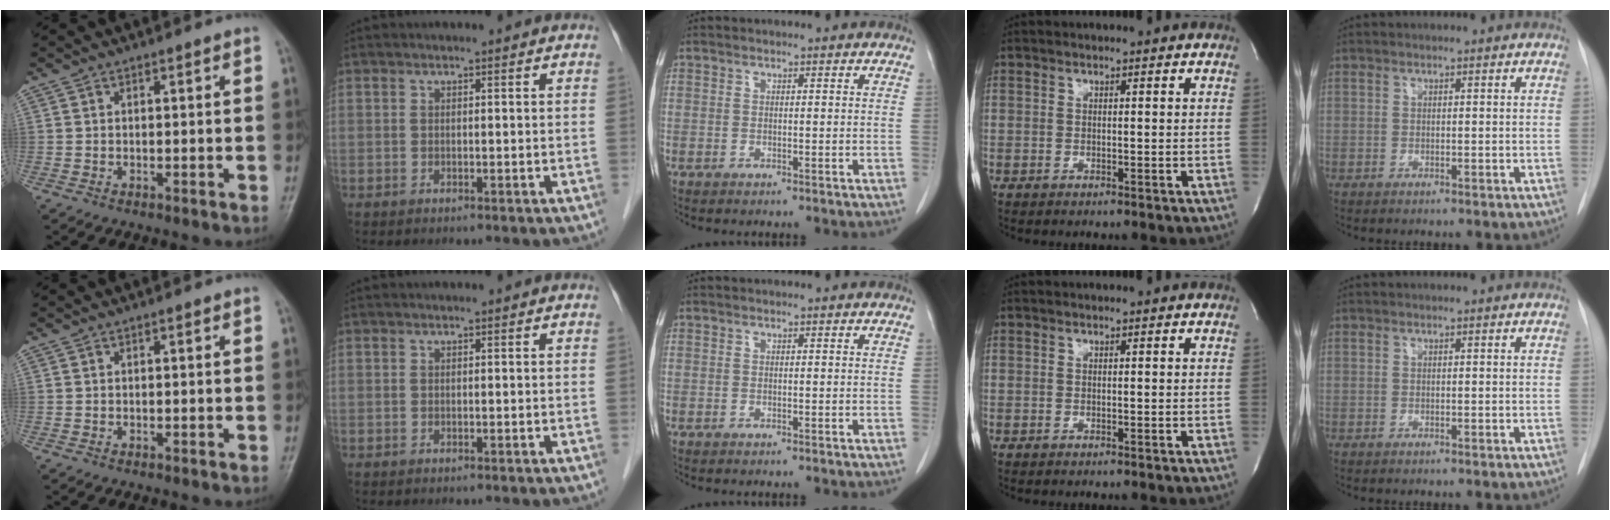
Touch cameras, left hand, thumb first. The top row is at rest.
{}